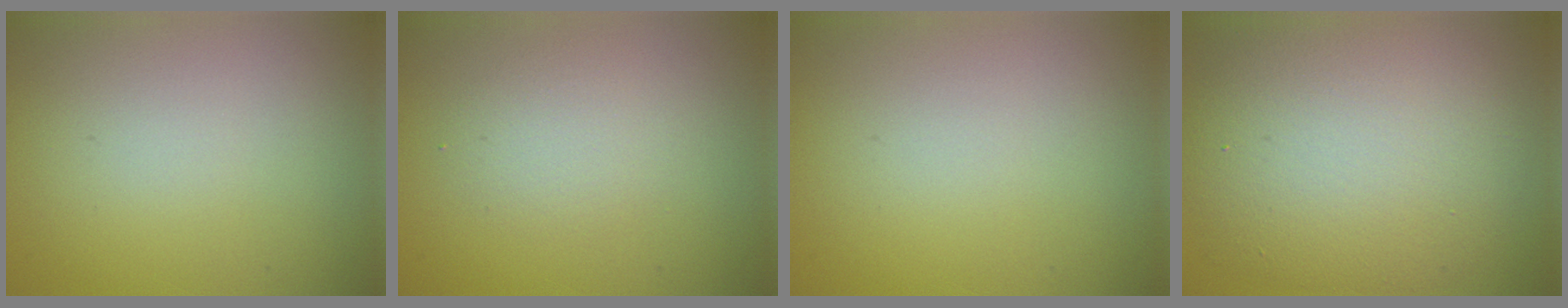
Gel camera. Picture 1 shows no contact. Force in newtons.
{"total": 1.9, "press": 1.9, "slide": 0.1}
{"total": 0.0}
{"total": 9.6, "press": 9.6, "slide": 0.4}